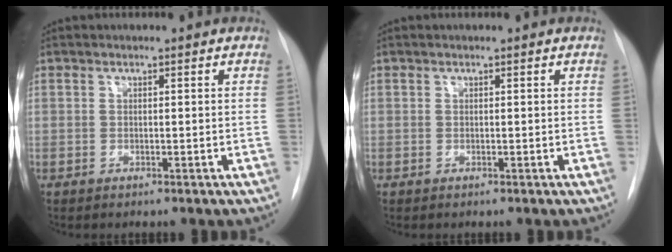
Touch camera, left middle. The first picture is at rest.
{"total": 0.0}